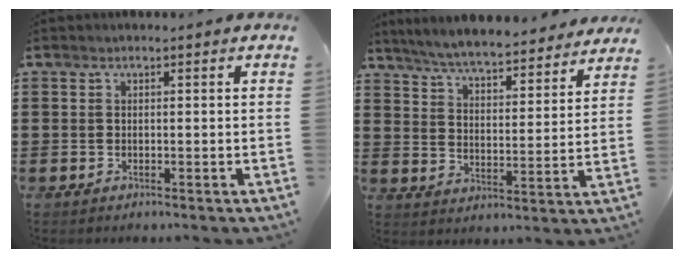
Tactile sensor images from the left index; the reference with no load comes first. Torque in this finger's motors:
{"motor_torque": [1.27, -0.87, 0.50, 0.21]}